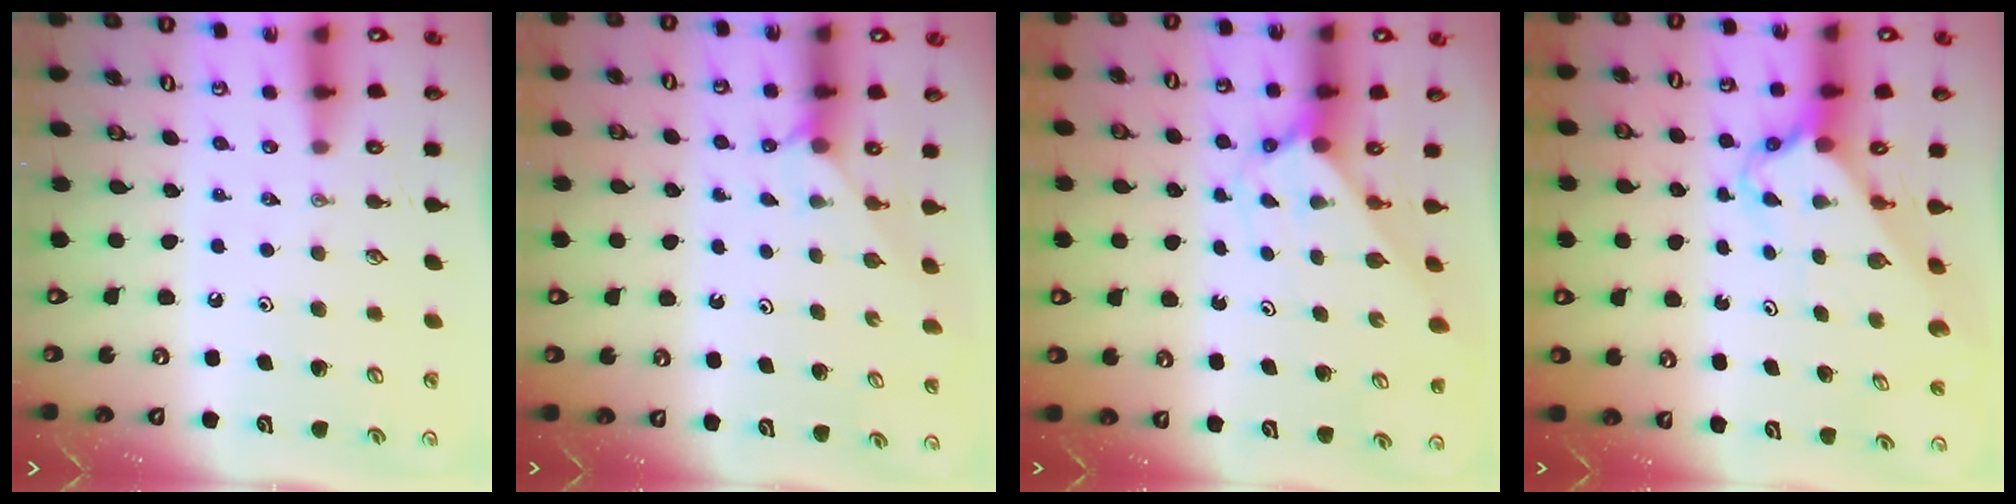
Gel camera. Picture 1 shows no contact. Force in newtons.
{"total": 2.1, "press": 2.1, "slide": 0.1}
{"total": 2.3, "press": 2.3, "slide": 0.2}
{"total": 2.7, "press": 2.7, "slide": 0.2}